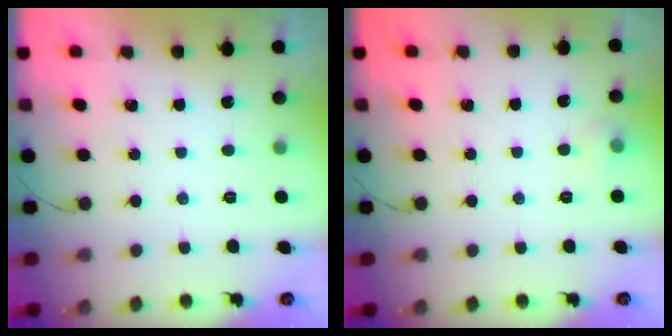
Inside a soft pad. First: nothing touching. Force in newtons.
{"total": 4.2, "press": 3.9, "slide": 1.7}